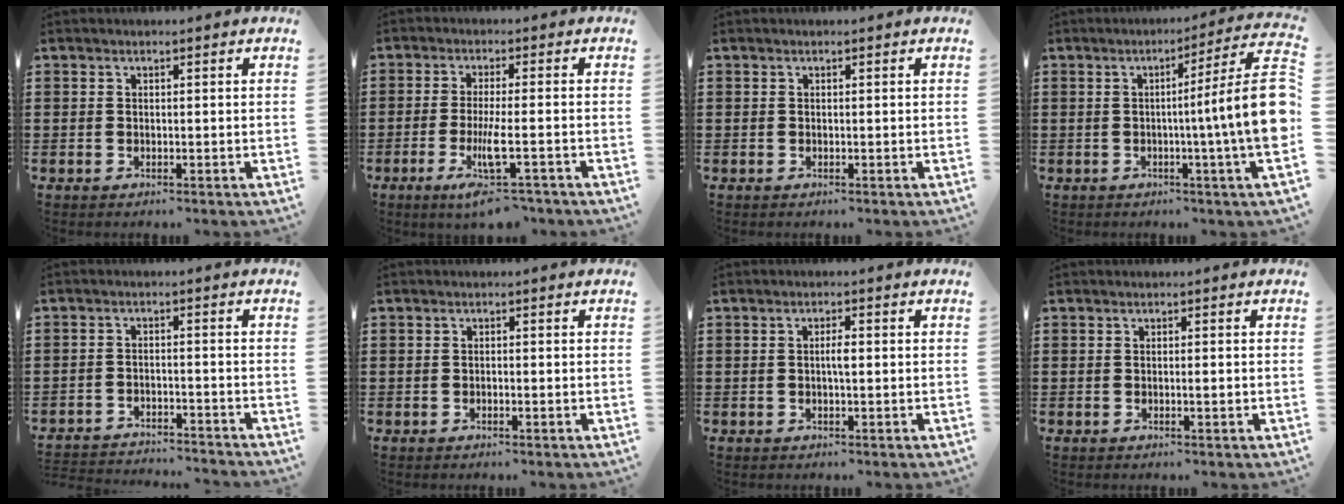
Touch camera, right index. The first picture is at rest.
{"total": 6.7, "force": [-3.3, 0.9, 5.8], "torque": [-0.122, -0.017, -0.063]}
{"total": 0.0}
{"total": 11.3, "force": [-0.6, -0.1, 11.3], "torque": [-0.173, -0.023, -0.018]}
{"total": 3.0, "force": [-3.0, 0.0, 0.1], "torque": [-0.006, 0.000, -0.064]}
{"total": 0.6, "force": [-0.2, 0.1, 0.5], "torque": [-0.010, -0.003, -0.004]}
{"total": 2.0, "force": [0.0, 0.5, 1.9], "torque": [-0.037, 0.000, -0.001]}
{"total": 1.2, "force": [-0.2, 0.1, 1.2], "torque": [-0.020, -0.004, -0.003]}